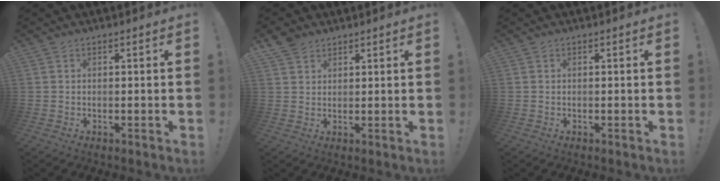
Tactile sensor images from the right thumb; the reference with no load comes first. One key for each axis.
{"total": 4.1, "fx": 3.2, "fy": 2.4, "fz": 1.1, "tx": -0.017, "ty": -0.016, "tz": 0.059}
{"total": 0.0}